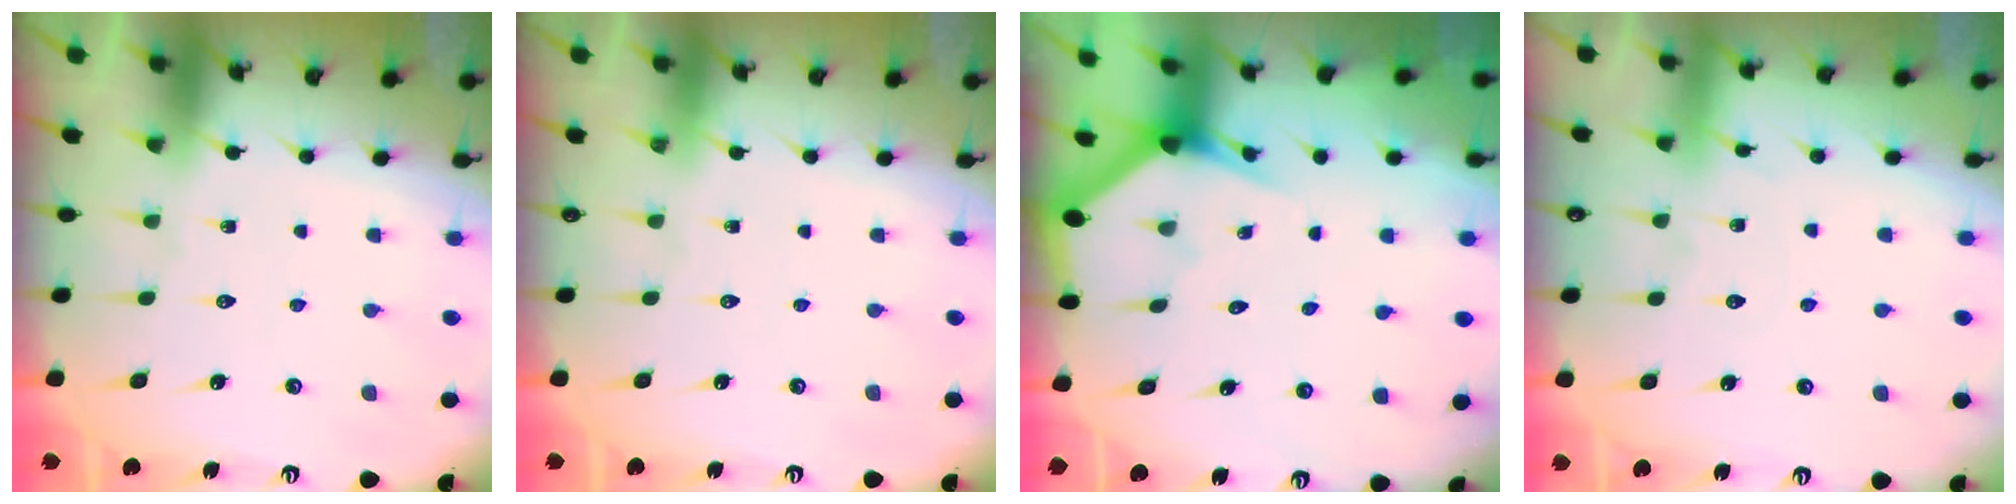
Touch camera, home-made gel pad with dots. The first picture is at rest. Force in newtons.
{"total": 0.0}
{"total": 2.7, "press": 2.7, "slide": 0.1}
{"total": 2.1, "press": 2.1, "slide": 0.3}